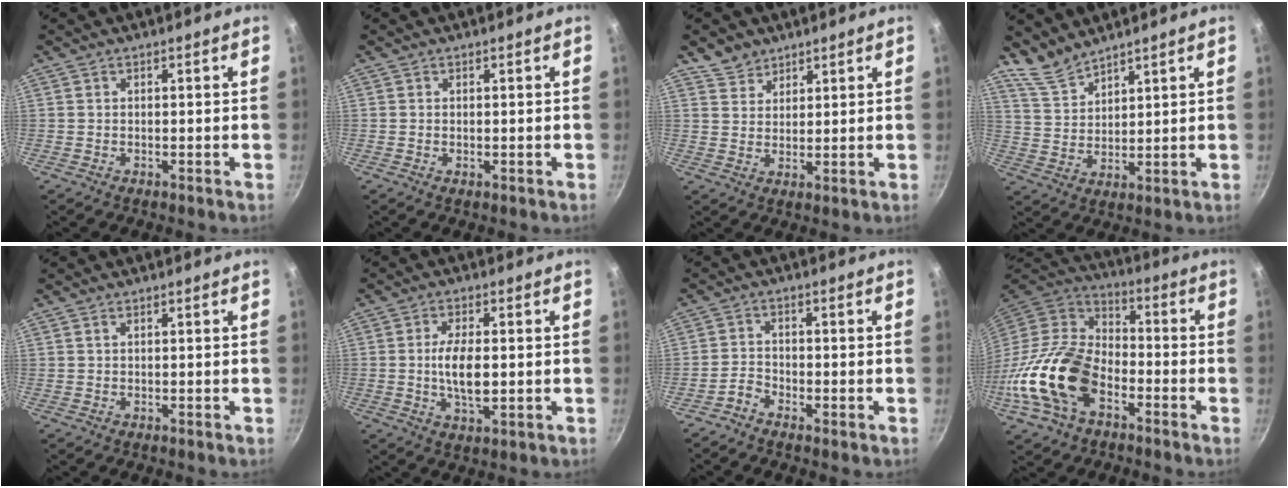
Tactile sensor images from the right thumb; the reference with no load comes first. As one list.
[{"total": 0.0}, {"total": 4.6, "force": [3.6, 2.9, 0.5], "torque": [0.014, -0.008, 0.066]}, {"total": 6.1, "force": [5.7, 1.7, 1.5], "torque": [-0.023, -0.030, 0.125]}, {"total": 0.5, "force": [0.3, 0.3, 0.3], "torque": [-0.004, 0.002, 0.006]}, {"total": 7.4, "force": [-0.2, 3.1, 6.7], "torque": [-0.123, -0.001, -0.003]}, {"total": 2.4, "force": [-1.9, 1.1, 1.0], "torque": [-0.024, 0.019, -0.042]}, {"total": 20.1, "force": [-7.1, 13.0, 13.6], "torque": [-0.250, 0.046, -0.151]}]